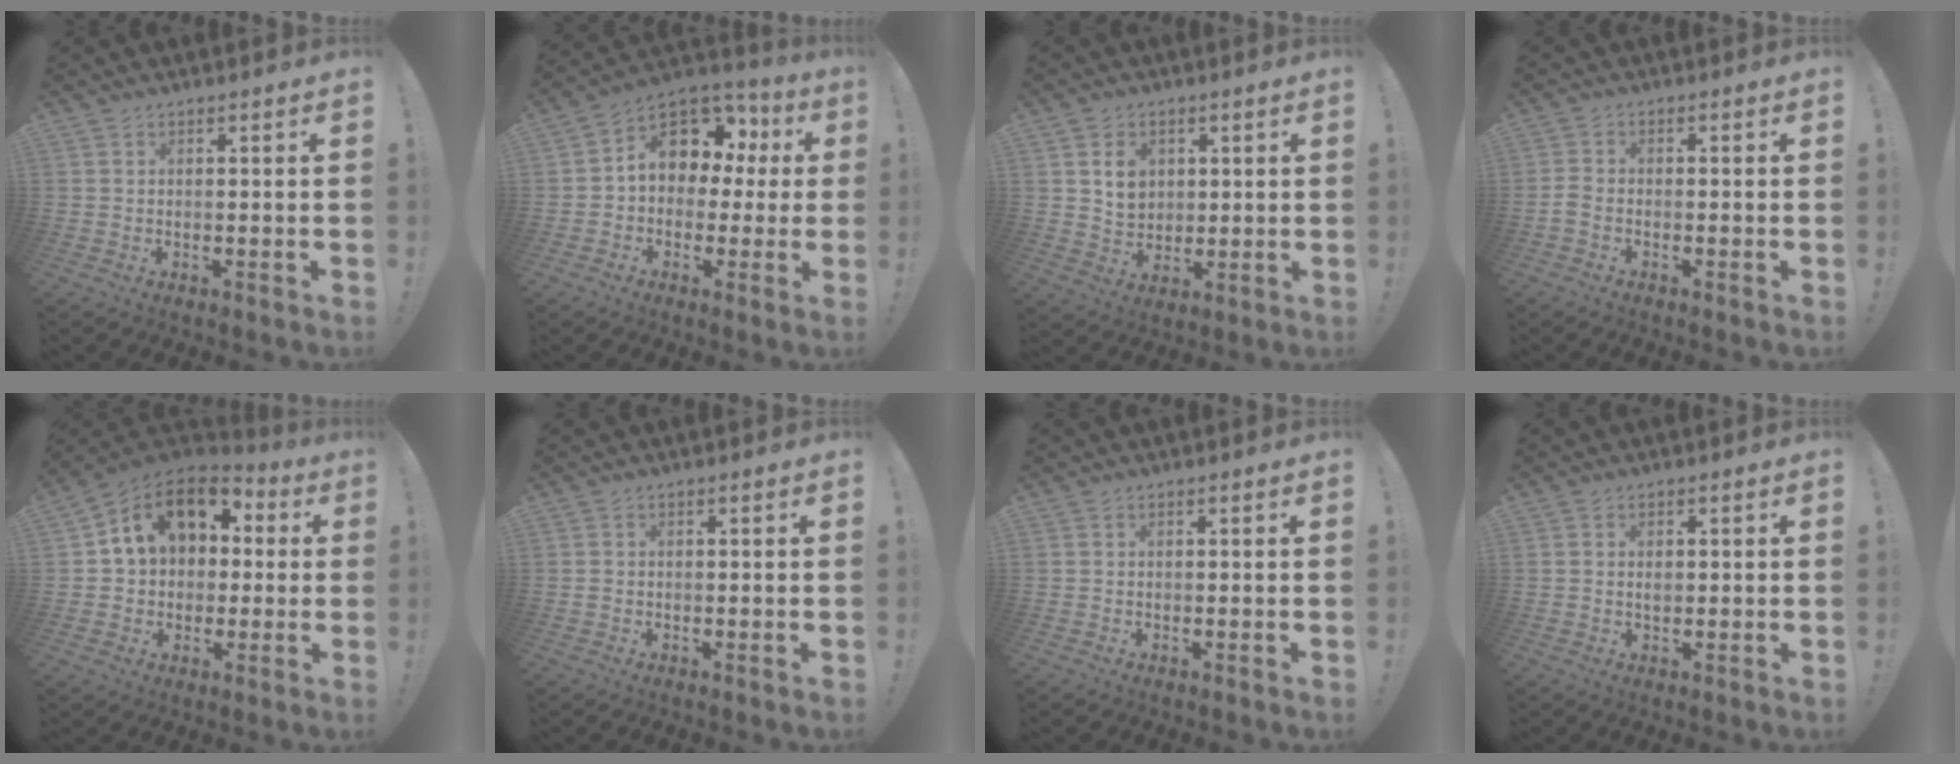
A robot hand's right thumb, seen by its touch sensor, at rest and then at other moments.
{"total": 11.7, "force": [4.0, 8.9, 6.5], "torque": [-0.099, -0.021, 0.076]}
{"total": 7.8, "force": [2.8, 6.5, 3.2], "torque": [-0.039, -0.010, 0.055]}
{"total": 2.8, "force": [-1.3, 1.3, 2.1], "torque": [-0.052, 0.003, -0.023]}
{"total": 15.6, "force": [5.8, 11.0, 9.4], "torque": [-0.141, -0.012, 0.104]}
{"total": 0.7, "force": [-0.1, 0.7, 0.2], "torque": [-0.009, 0.006, -0.001]}
{"total": 0.0}
{"total": 1.3, "force": [0.1, 1.0, 0.7], "torque": [-0.005, 0.000, -0.001]}